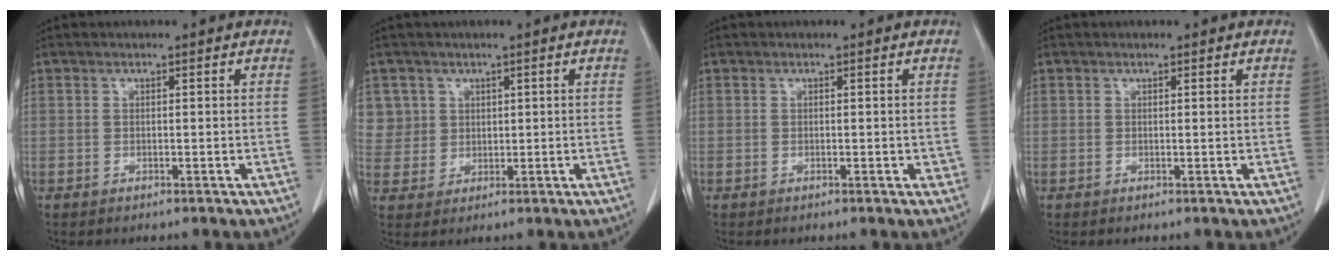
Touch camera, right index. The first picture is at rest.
{"total": 4.9, "force": [1.9, 4.5, -0.3], "torque": [0.022, 0.007, 0.042]}
{"total": 1.0, "force": [-0.2, 0.6, 0.8], "torque": [-0.007, 0.001, -0.004]}
{"total": 0.0}